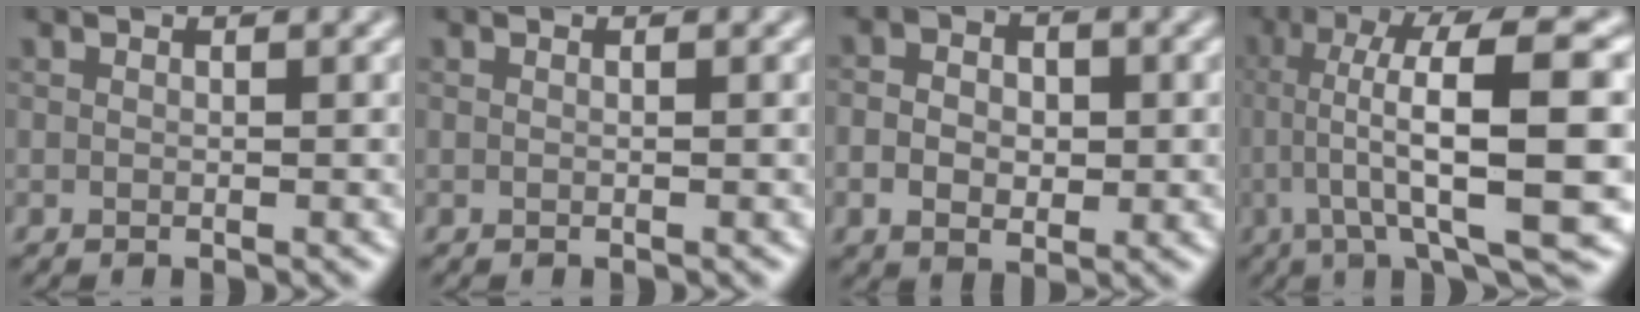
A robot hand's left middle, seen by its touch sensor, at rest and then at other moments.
{"total": 0.8, "force": [0.4, 0.5, 0.5], "torque": [-0.008, -0.011, -0.006]}
{"total": 3.7, "force": [-0.4, 2.7, 2.5], "torque": [-0.047, -0.011, -0.017]}
{"total": 13.4, "force": [-0.7, 2.8, 13.1], "torque": [-0.200, 0.019, -0.010]}